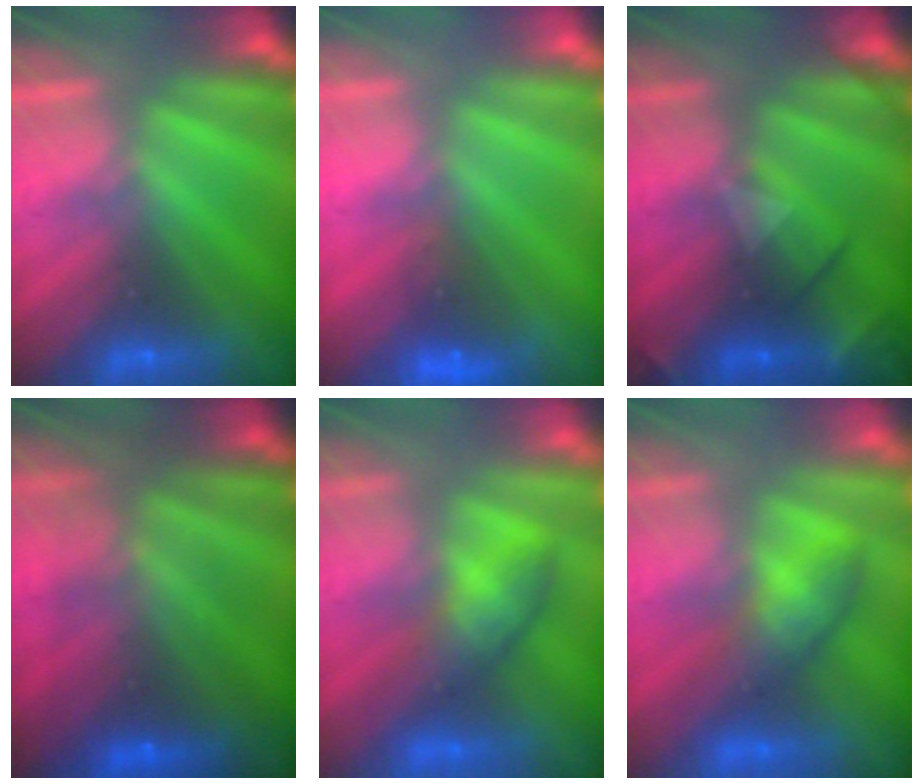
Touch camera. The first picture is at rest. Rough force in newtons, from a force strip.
{"total": 3.7}
{"total": 2.4}
{"total": 6.9}
{"total": 7.4}
{"total": 7.4}